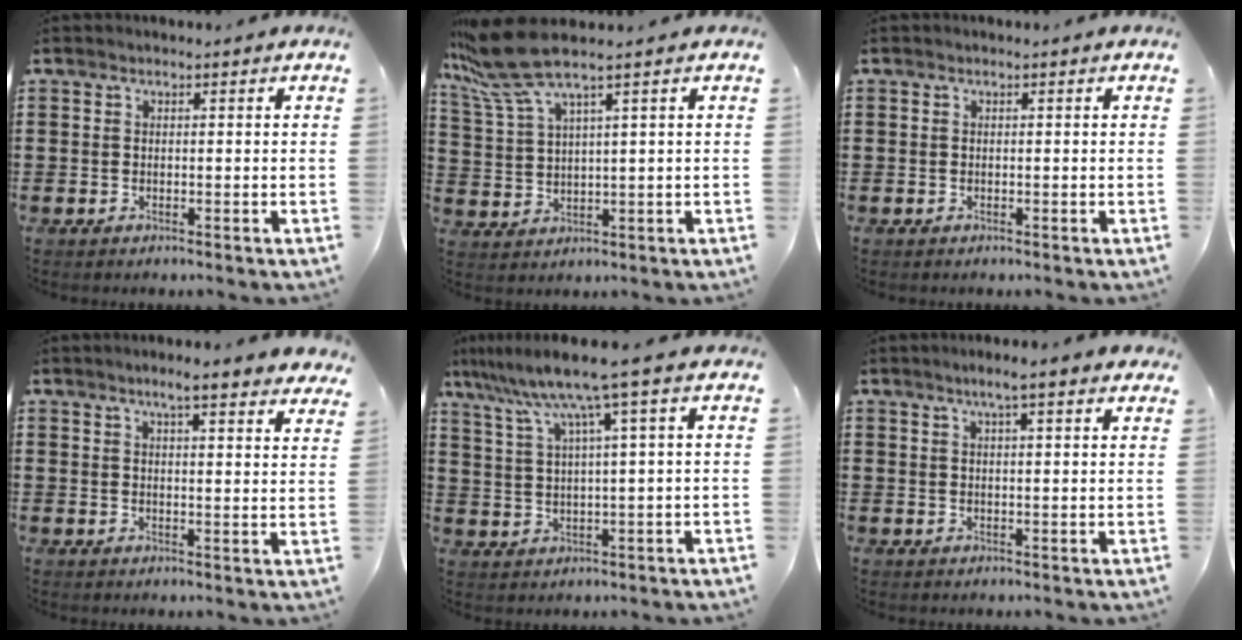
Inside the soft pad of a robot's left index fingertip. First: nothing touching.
{"total": 8.0, "force": [5.5, 1.0, 5.8], "torque": [-0.151, -0.025, 0.094]}
{"total": 0.0}
{"total": 4.6, "force": [3.9, 0.0, 2.5], "torque": [-0.059, -0.006, 0.069]}
{"total": 8.3, "force": [4.9, -0.4, 6.7], "torque": [-0.153, -0.021, 0.077]}
{"total": 3.5, "force": [2.6, 0.1, 2.4], "torque": [-0.053, 0.003, 0.045]}